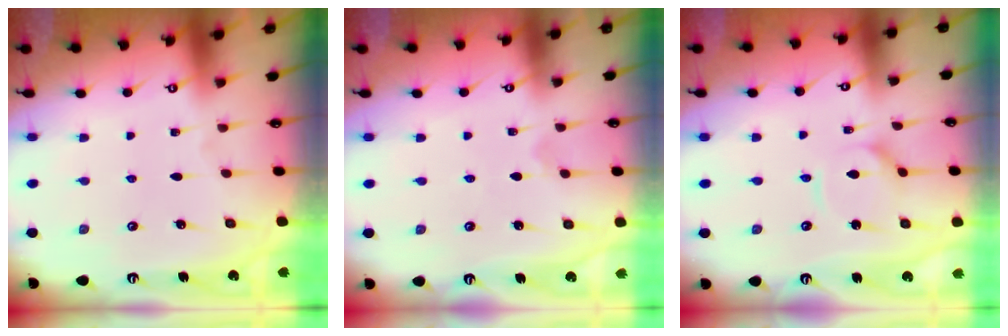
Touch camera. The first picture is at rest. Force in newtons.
{"total": 1.2, "press": 1.2, "slide": 0.2}
{"total": 5.1, "press": 5.1, "slide": 0.4}